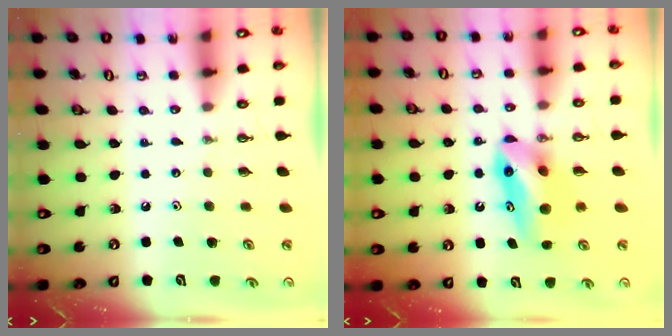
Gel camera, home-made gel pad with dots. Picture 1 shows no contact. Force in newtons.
{"total": 9.0, "press": 8.2, "slide": 3.9}